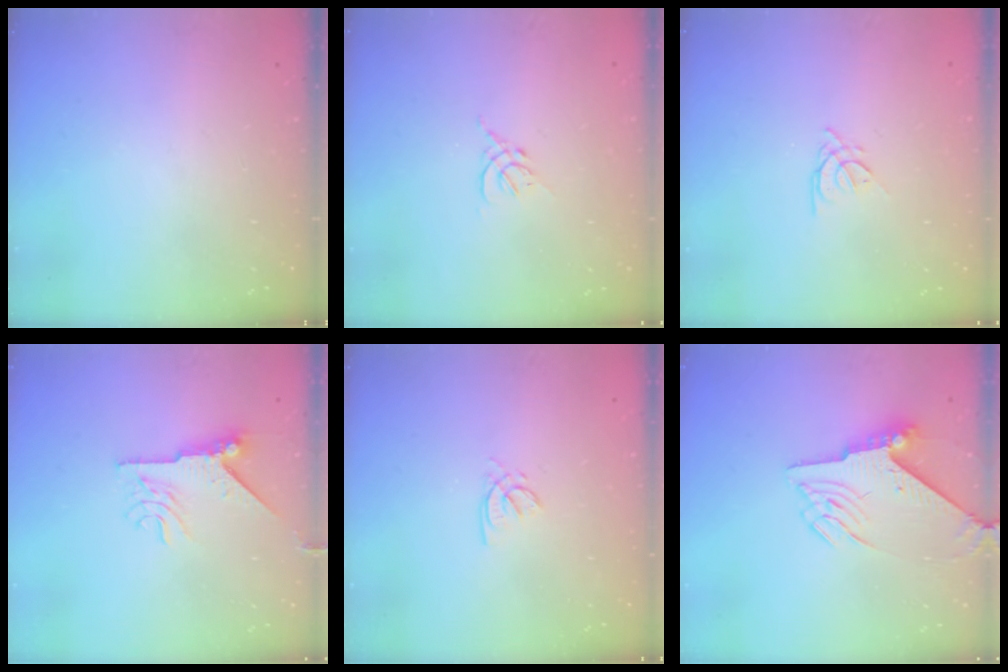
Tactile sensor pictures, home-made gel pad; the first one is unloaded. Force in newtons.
{"total": 1.6, "press": 1.5, "slide": 0.6}
{"total": 3.3, "press": 3.3, "slide": 0.5}
{"total": 9.4, "press": 9.3, "slide": 1.3}
{"total": 1.4, "press": 1.4, "slide": 0.2}
{"total": 8.8, "press": 8.7, "slide": 1.1}